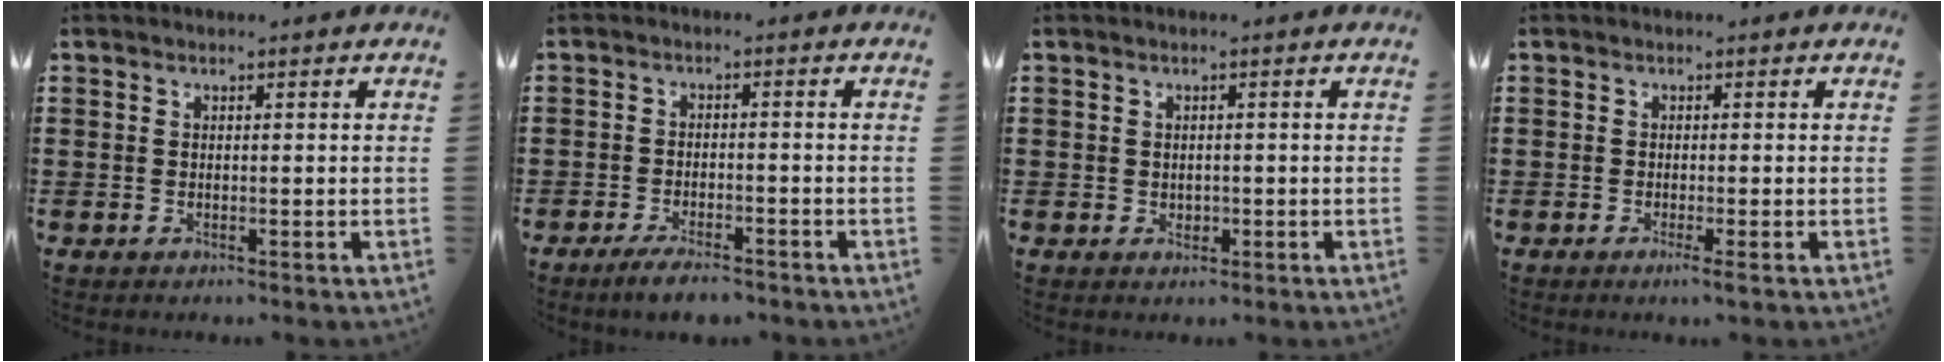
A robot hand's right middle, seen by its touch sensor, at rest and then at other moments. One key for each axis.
{"total": 3.2, "fx": -2.9, "fy": 0.4, "fz": 1.5, "tx": -0.033, "ty": -0.002, "tz": -0.057}
{"total": 0.9, "fx": 0.0, "fy": 0.8, "fz": 0.5, "tx": -0.003, "ty": 0.001, "tz": -0.002}
{"total": 1.2, "fx": -0.5, "fy": -0.2, "fz": 1.0, "tx": -0.018, "ty": -0.005, "tz": -0.009}